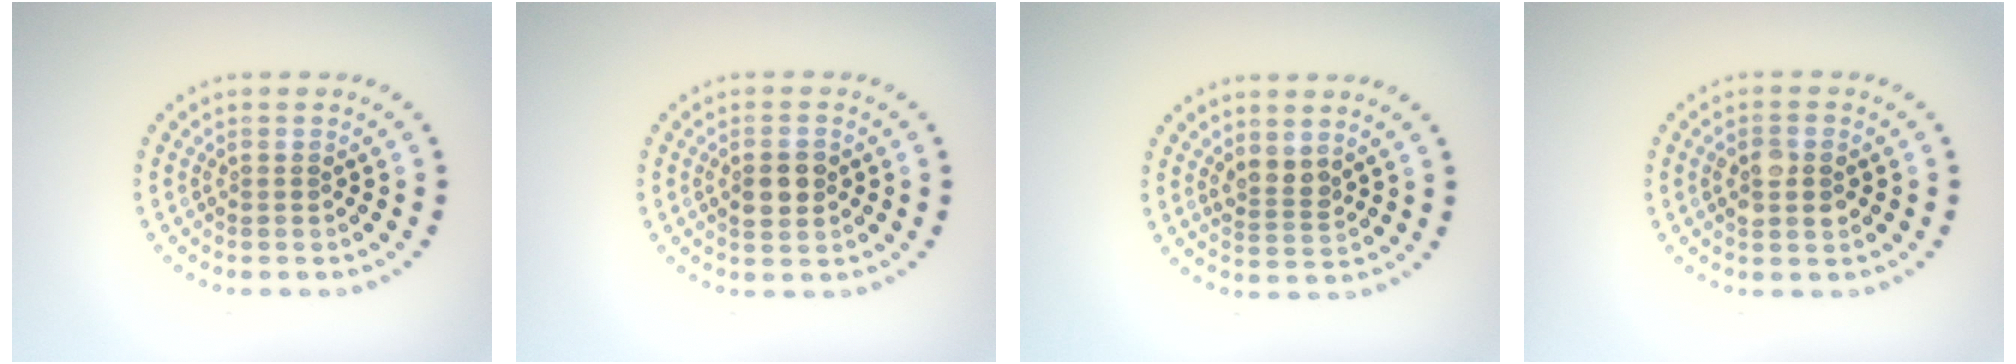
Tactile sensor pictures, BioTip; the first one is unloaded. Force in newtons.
{"total": 2.5, "press": 2.5, "slide": 0.2}
{"total": 1.9, "press": 1.6, "slide": 1.0}
{"total": 2.7, "press": 2.7, "slide": 0.2}